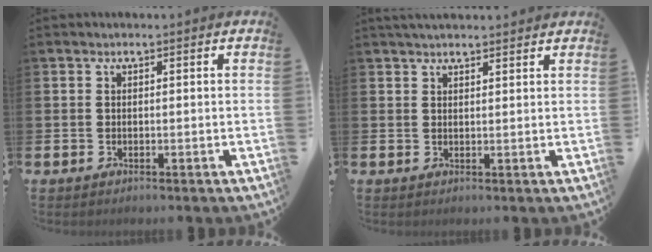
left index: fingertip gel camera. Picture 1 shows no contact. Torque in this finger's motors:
{"motor_torque": [0.93, -1.21, 0.22, 0.09]}